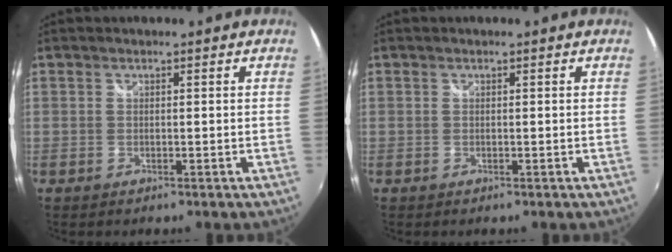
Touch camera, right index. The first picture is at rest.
{"total": 0.0}